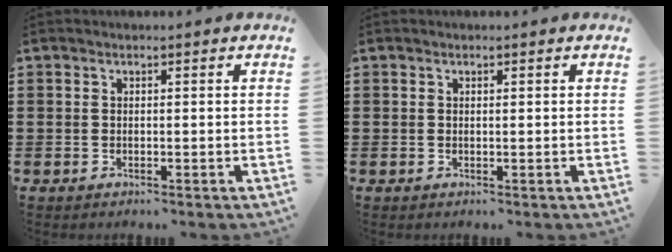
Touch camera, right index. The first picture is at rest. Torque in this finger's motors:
{"motor_torque": [0.14, 0.14, -0.01, 0.00]}